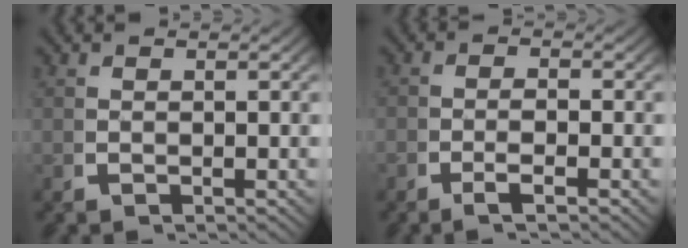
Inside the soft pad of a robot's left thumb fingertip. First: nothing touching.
{"total": 2.1, "force": [-1.0, 0.6, 1.7], "torque": [-0.035, 0.001, -0.024]}